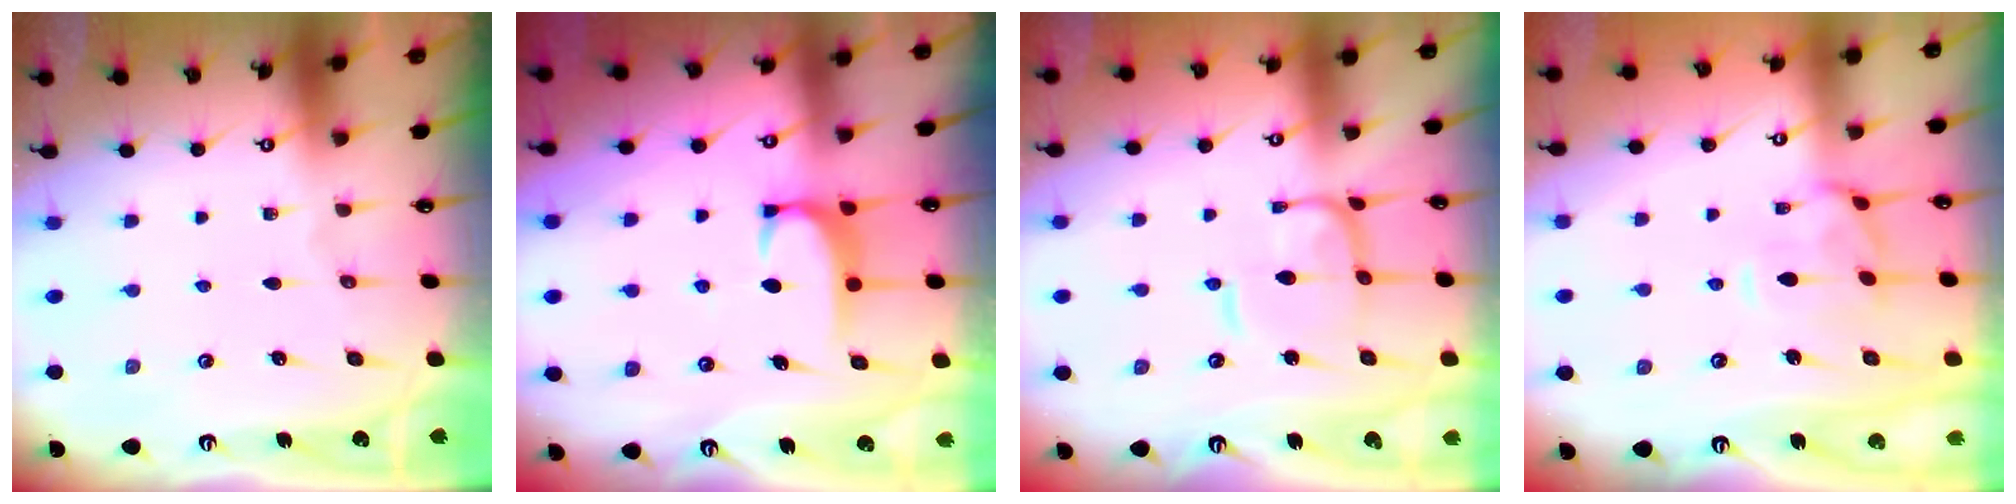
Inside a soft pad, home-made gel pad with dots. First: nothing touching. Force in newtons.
{"total": 1.9, "press": 1.9, "slide": 0.5}
{"total": 3.3, "press": 3.2, "slide": 0.6}
{"total": 1.7, "press": 1.5, "slide": 0.8}